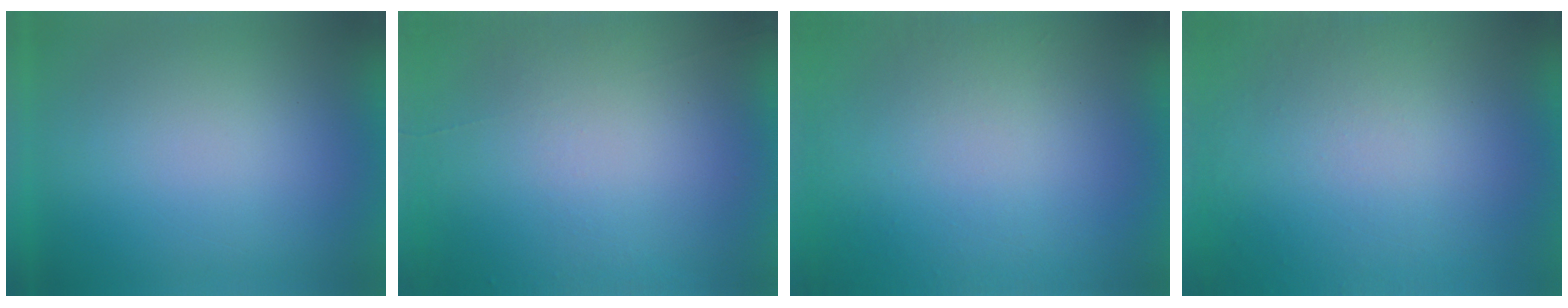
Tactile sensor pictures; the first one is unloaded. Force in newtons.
{"total": 4.5}
{"total": 5.5}
{"total": 8.4}